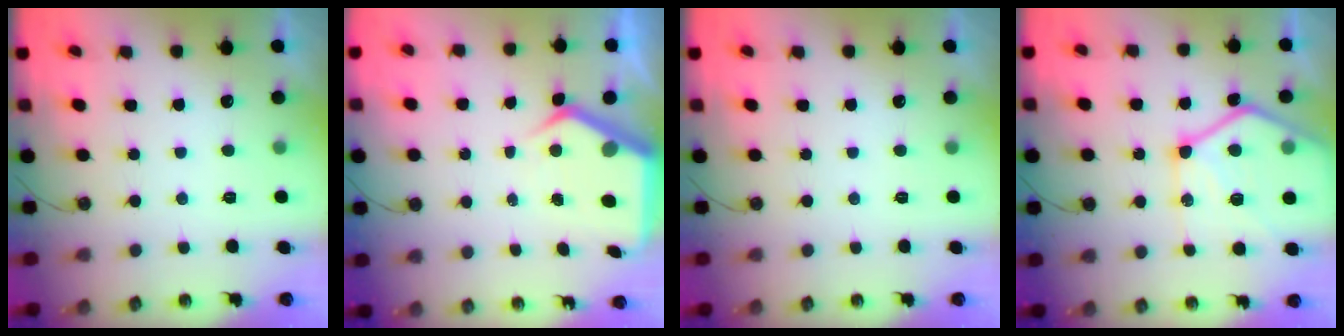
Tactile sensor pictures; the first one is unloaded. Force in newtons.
{"total": 6.9, "press": 6.8, "slide": 0.8}
{"total": 0.0}
{"total": 20.3, "press": 20.3, "slide": 1.7}